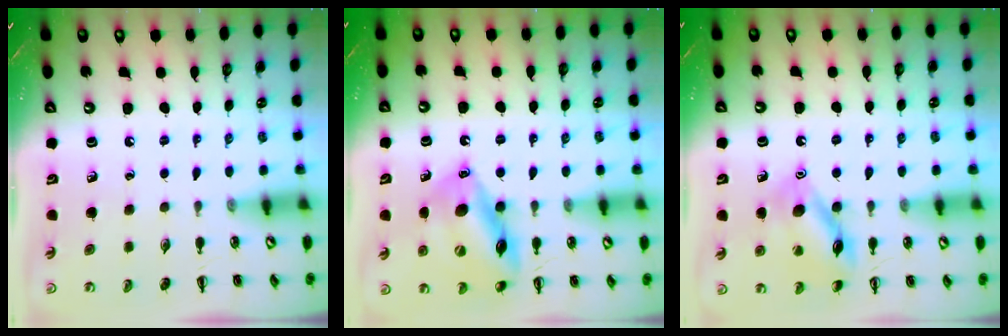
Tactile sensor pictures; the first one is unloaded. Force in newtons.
{"total": 16.3, "press": 16.1, "slide": 2.2}
{"total": 13.2, "press": 13.2, "slide": 1.3}